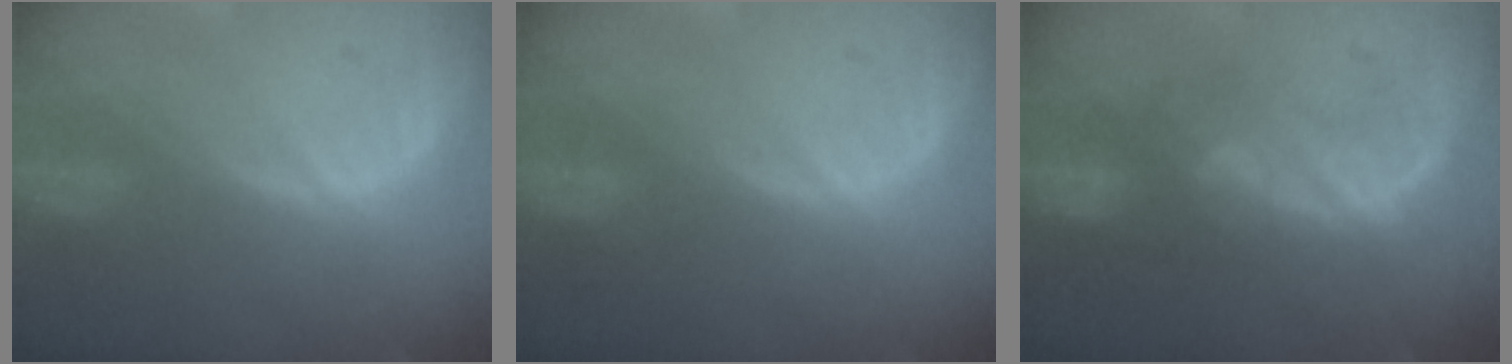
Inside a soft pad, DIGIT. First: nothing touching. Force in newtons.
{"total": 0.0}
{"total": 7.9, "press": 7.8, "slide": 1.4}